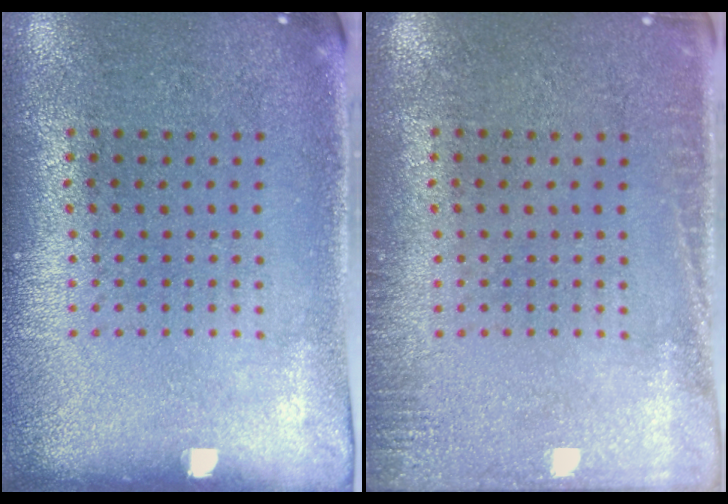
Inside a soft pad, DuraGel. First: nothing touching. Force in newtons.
{"total": 1.6, "press": 1.6, "slide": 0.4}